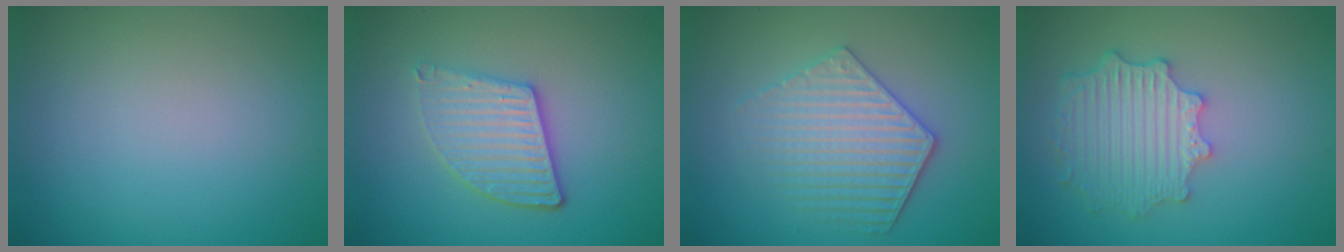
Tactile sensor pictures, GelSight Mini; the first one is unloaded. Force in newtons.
{"total": 4.0, "press": 3.3, "slide": 2.2}
{"total": 4.1, "press": 3.8, "slide": 1.4}
{"total": 4.9, "press": 4.0, "slide": 2.8}